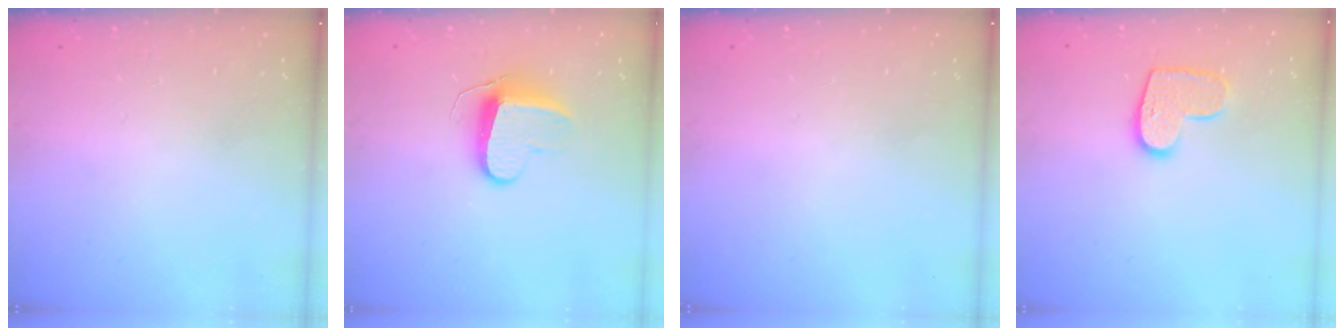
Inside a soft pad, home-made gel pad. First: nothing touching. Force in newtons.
{"total": 9.5, "press": 9.5, "slide": 0.7}
{"total": 0.0}
{"total": 10.3, "press": 10.3, "slide": 0.4}